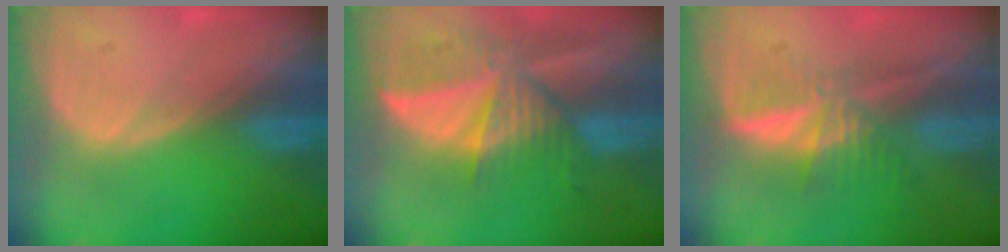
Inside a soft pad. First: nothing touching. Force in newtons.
{"total": 9.8, "press": 8.6, "slide": 4.7}
{"total": 5.9, "press": 5.5, "slide": 1.9}